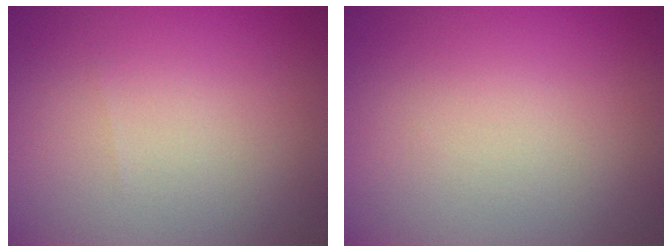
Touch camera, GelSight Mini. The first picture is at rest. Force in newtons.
{"total": 0.0}